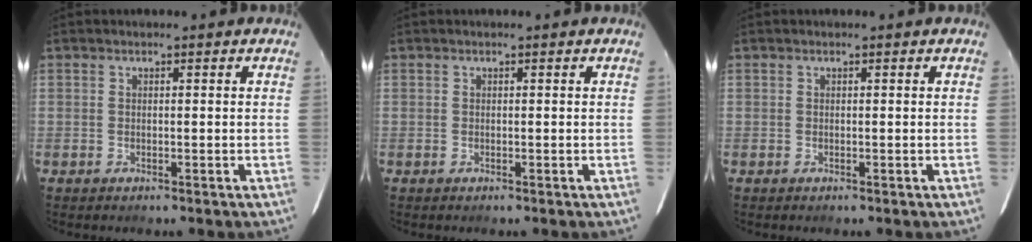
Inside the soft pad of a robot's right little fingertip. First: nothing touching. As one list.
[{"total": 0.0}, {"total": 0.0}]